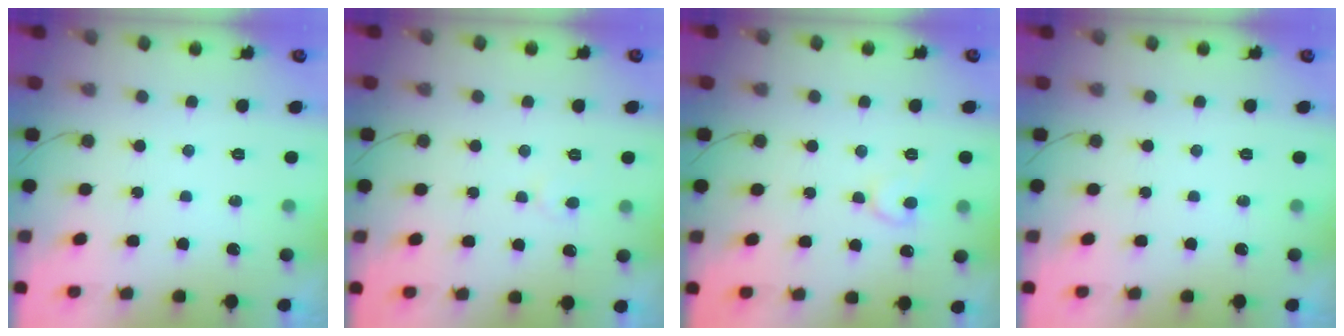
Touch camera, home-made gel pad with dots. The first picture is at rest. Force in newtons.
{"total": 3.1, "press": 3.1, "slide": 0.3}
{"total": 7.9, "press": 7.9, "slide": 0.6}
{"total": 0.0}